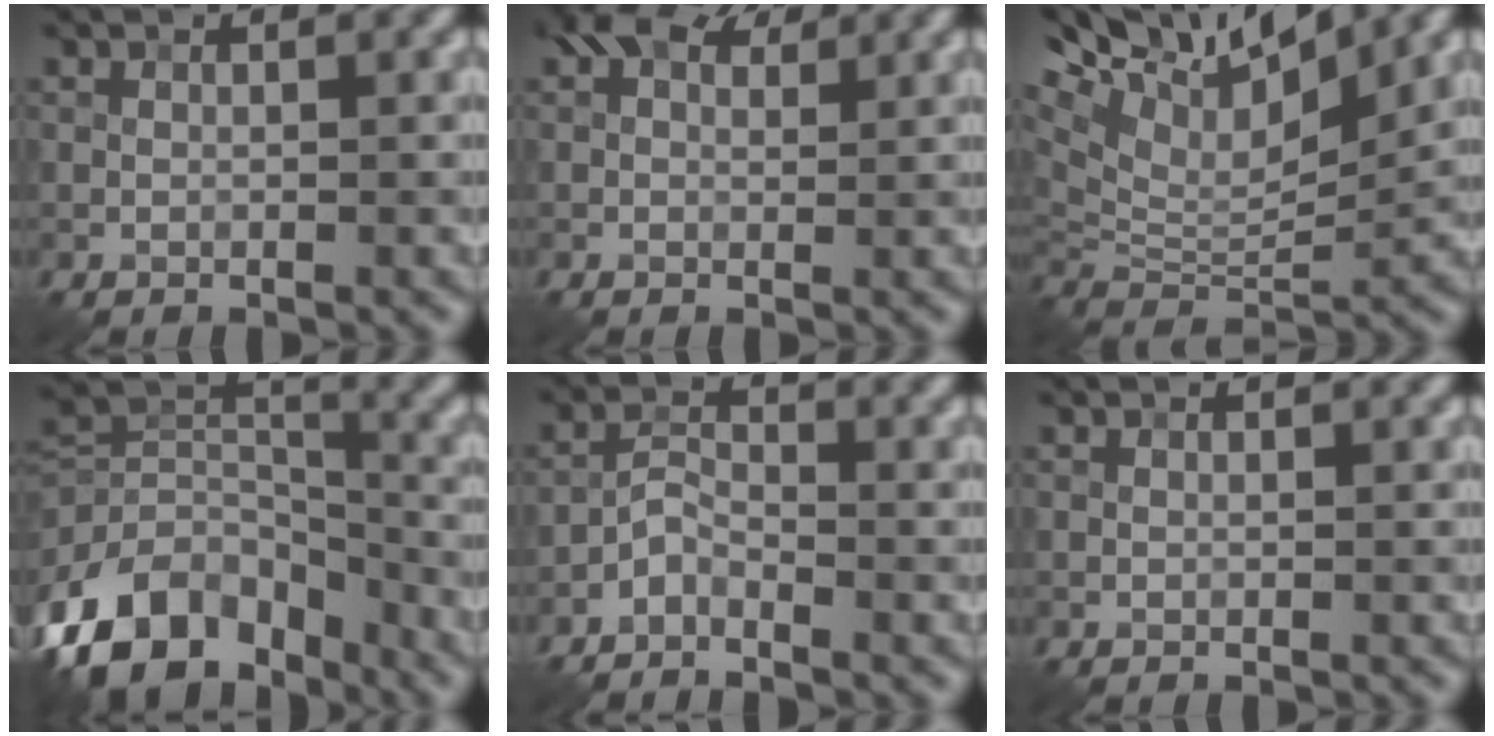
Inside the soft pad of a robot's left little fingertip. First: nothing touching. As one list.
[{"total": 4.7, "force": [2.7, 2.5, 2.9], "torque": [-0.052, 0.010, 0.036]}, {"total": 11.0, "force": [6.4, 4.0, 7.9], "torque": [-0.148, 0.017, 0.112]}, {"total": 13.3, "force": [-8.1, 8.1, 6.8], "torque": [-0.148, 0.013, -0.151]}, {"total": 1.8, "force": [-1.6, 0.5, 0.8], "torque": [-0.015, 0.008, -0.036]}, {"total": 0.0}]